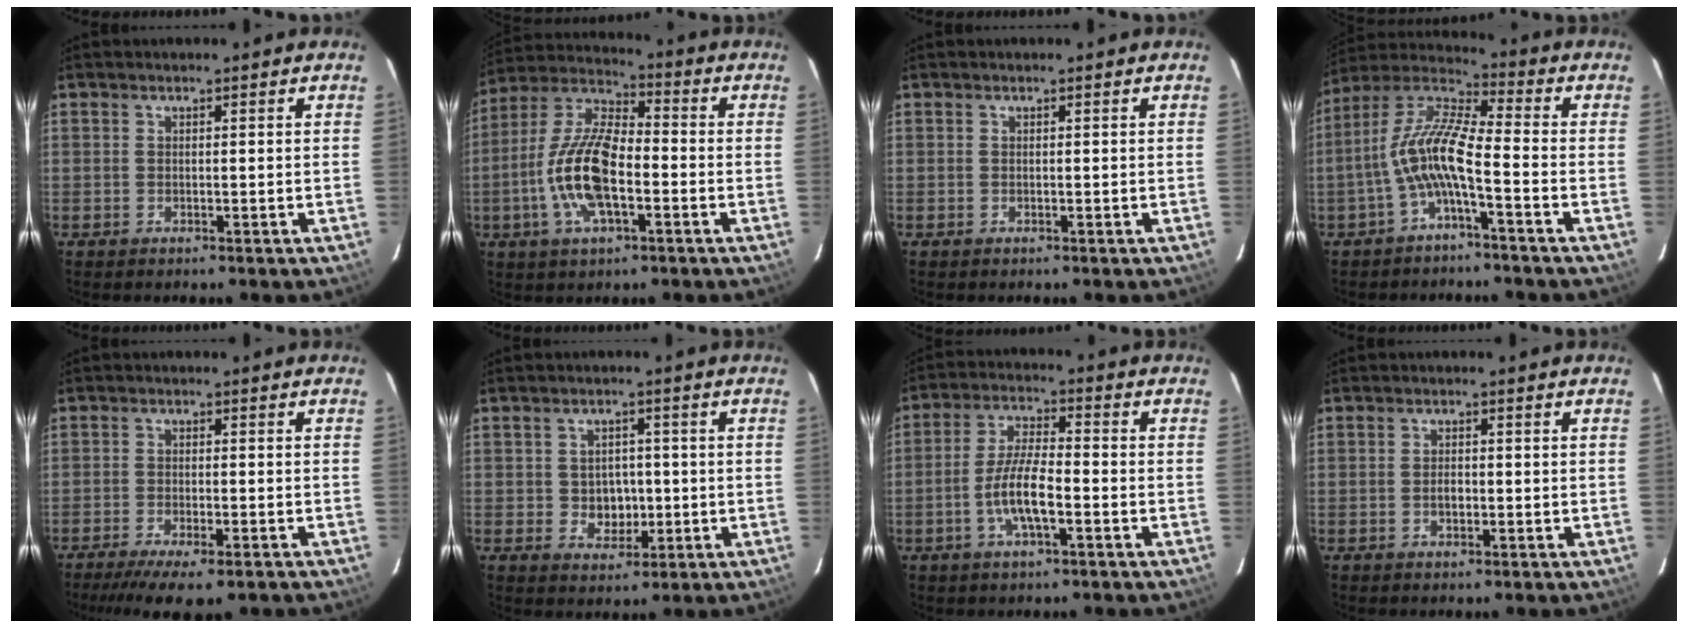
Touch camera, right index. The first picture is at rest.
{"total": 14.8, "force": [-3.9, 6.0, 13.0], "torque": [-0.271, 0.002, -0.079]}
{"total": 0.0}
{"total": 10.1, "force": [-3.4, 1.7, 9.3], "torque": [-0.204, 0.015, -0.069]}
{"total": 10.5, "force": [-8.0, 2.4, 6.4], "torque": [-0.139, -0.038, -0.129]}
{"total": 4.9, "force": [-0.5, 4.3, 2.4], "torque": [-0.045, 0.007, 0.002]}
{"total": 8.2, "force": [-3.0, 2.0, 7.4], "torque": [-0.151, 0.003, -0.057]}
{"total": 1.8, "force": [-0.5, 1.1, 1.4], "torque": [-0.027, 0.003, -0.010]}